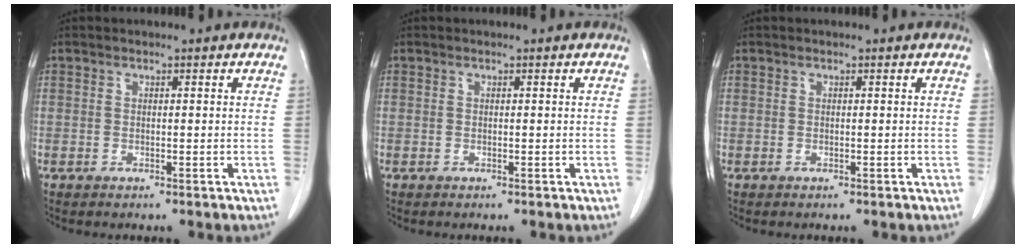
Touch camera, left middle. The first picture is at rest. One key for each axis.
{"total": 0.0}
{"total": 0.0}